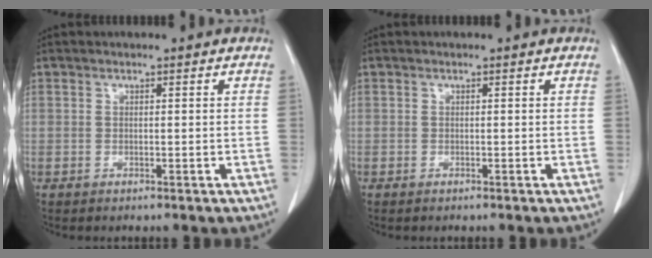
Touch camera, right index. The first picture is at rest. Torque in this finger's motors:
{"motor_torque": [0.07, -0.04, -0.03, 0.01]}